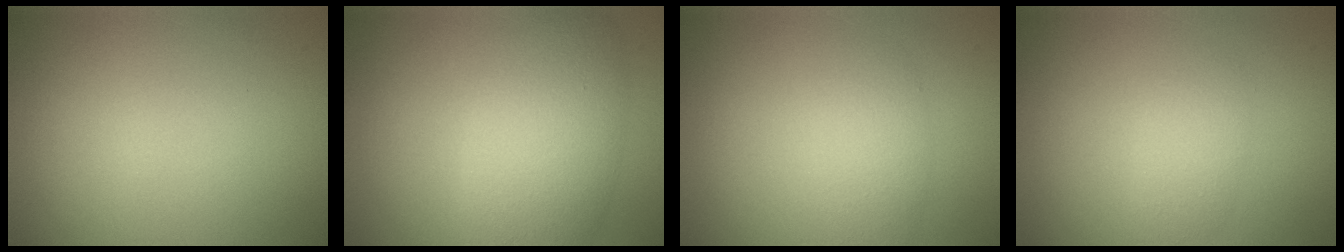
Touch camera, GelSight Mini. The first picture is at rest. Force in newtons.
{"total": 6.6, "press": 6.6, "slide": 0.5}
{"total": 2.1, "press": 2.1, "slide": 0.1}
{"total": 1.8, "press": 1.8, "slide": 0.1}